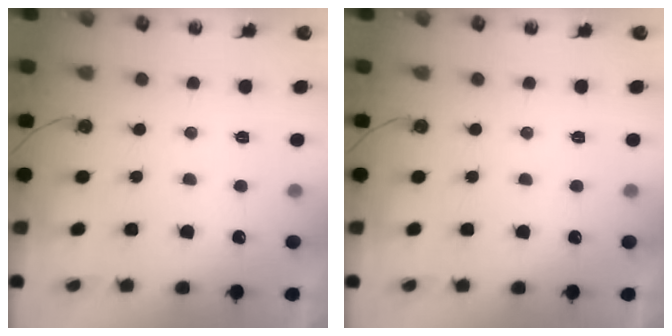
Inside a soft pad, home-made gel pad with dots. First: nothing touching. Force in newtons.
{"total": 0.0}